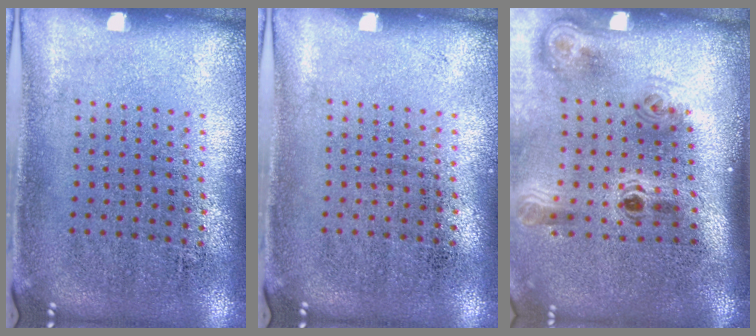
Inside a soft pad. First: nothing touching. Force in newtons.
{"total": 0.0}
{"total": 2.2, "press": 1.4, "slide": 1.7}